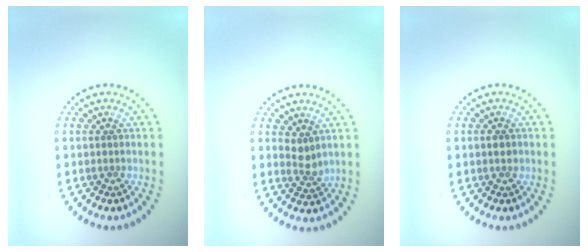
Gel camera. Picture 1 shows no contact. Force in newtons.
{"total": 1.7, "press": 1.4, "slide": 1.0}
{"total": 1.0, "press": 1.0, "slide": 0.1}